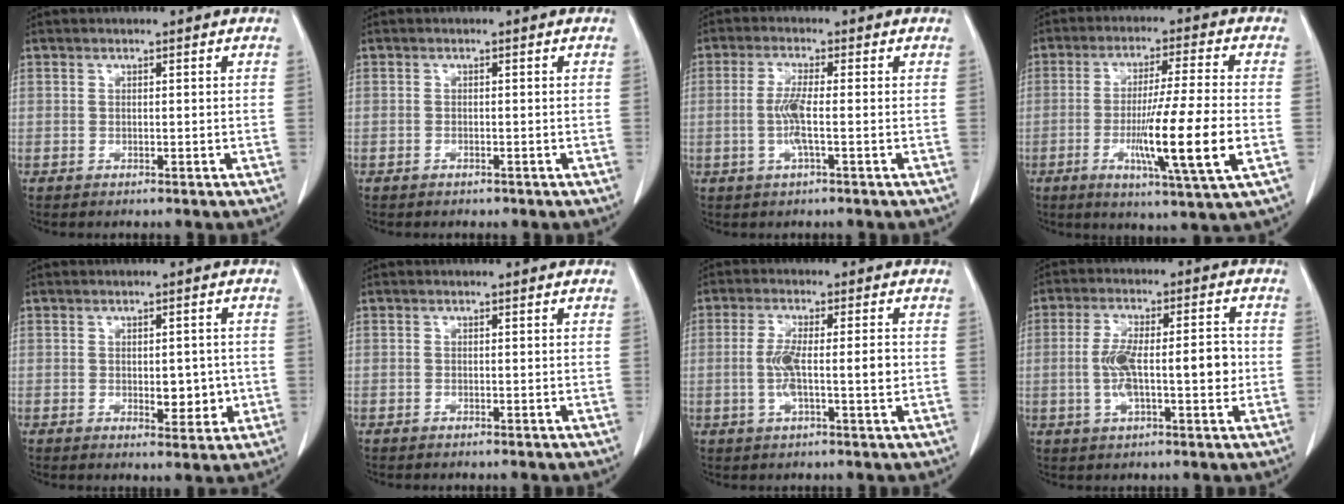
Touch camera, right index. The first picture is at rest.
{"total": 0.6, "force": [-0.5, 0.4, 0.1], "torque": [-0.008, -0.001, -0.003]}
{"total": 4.4, "force": [-0.7, 0.1, 4.3], "torque": [-0.094, -0.005, -0.016]}
{"total": 13.7, "force": [-3.4, -0.7, 13.3], "torque": [-0.234, -0.023, -0.061]}
{"total": 4.6, "force": [-0.6, 2.4, 3.8], "torque": [-0.042, -0.003, -0.001]}
{"total": 0.0}
{"total": 6.7, "force": [-0.5, 1.0, 6.6], "torque": [-0.127, 0.003, -0.010]}
{"total": 10.0, "force": [-0.7, 2.9, 9.6], "torque": [-0.174, 0.018, -0.009]}